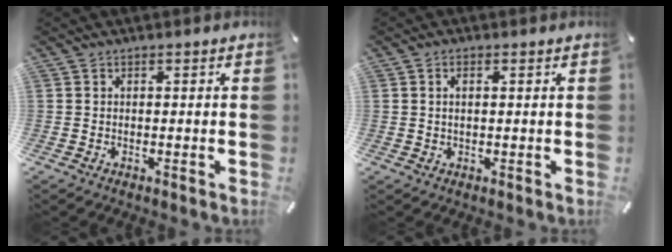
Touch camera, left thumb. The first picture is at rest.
{"total": 1.7, "force": [0.5, 0.8, 1.5], "torque": [-0.031, 0.003, 0.007]}